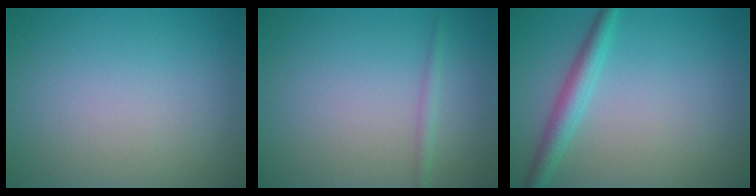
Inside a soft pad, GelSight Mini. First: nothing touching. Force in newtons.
{"total": 1.1, "press": 1.1, "slide": 0.1}
{"total": 2.8, "press": 2.8, "slide": 0.1}